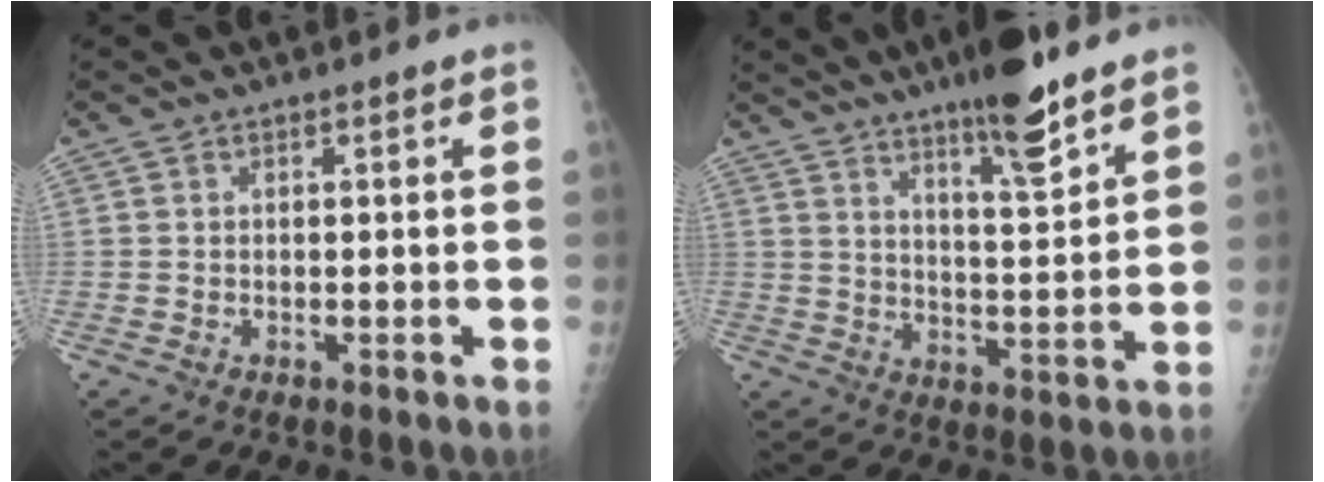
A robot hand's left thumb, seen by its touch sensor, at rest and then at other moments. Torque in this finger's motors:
{"motor_torque": [2.55, 1.52, 1.09, -0.86, 0.04]}